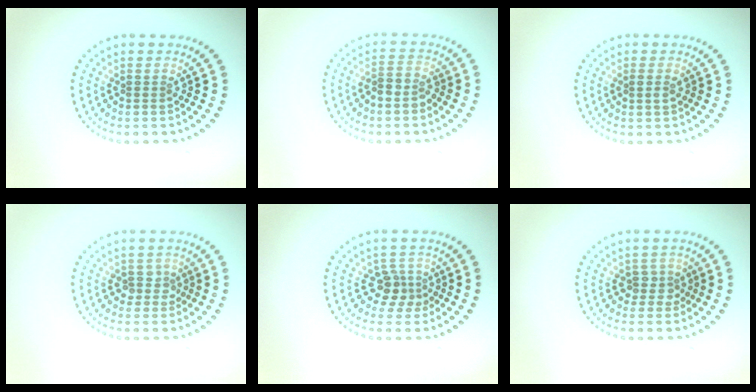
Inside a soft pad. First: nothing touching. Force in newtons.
{"total": 2.2, "press": 1.9, "slide": 1.2}
{"total": 0.8, "press": 0.8, "slide": 0.1}
{"total": 1.5, "press": 1.1, "slide": 0.9}
{"total": 2.5, "press": 1.9, "slide": 1.6}
{"total": 1.5, "press": 1.2, "slide": 0.9}